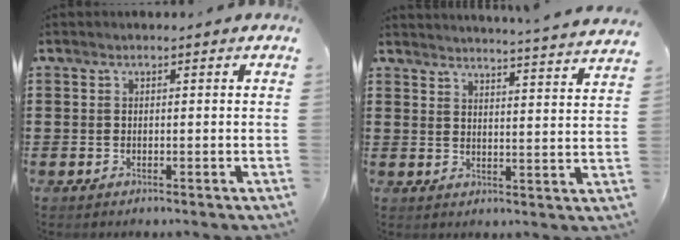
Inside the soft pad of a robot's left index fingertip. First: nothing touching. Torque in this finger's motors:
{"motor_torque": [0.56, -0.19, 0.22, 0.05]}